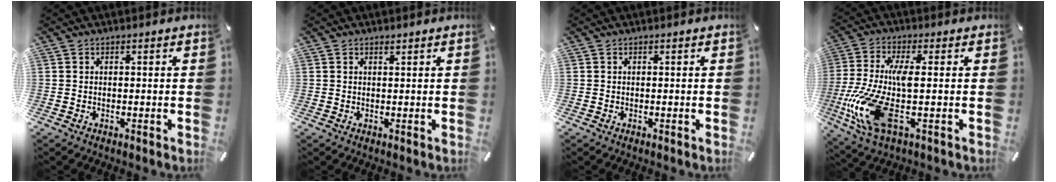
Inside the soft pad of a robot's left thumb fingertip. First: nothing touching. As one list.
[{"total": 0.5, "force": [0.4, 0.2, 0.2], "torque": [-0.005, -0.001, 0.008]}, {"total": 0.0}, {"total": 13.3, "force": [-1.5, 3.4, 12.8], "torque": [-0.300, -0.026, -0.037]}]